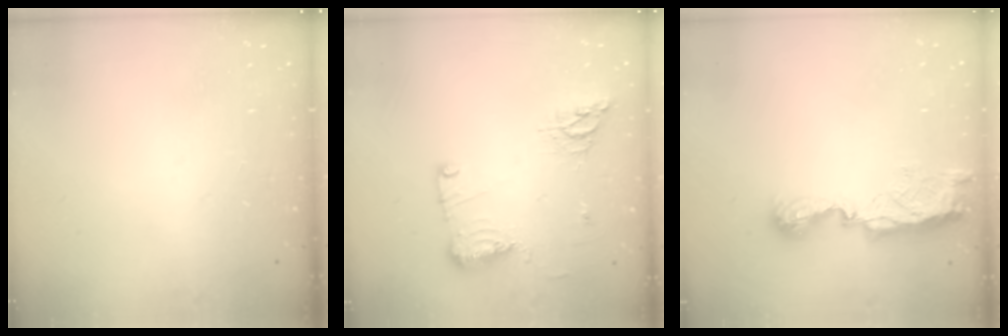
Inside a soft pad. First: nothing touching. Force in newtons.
{"total": 12.4, "press": 12.2, "slide": 2.3}
{"total": 8.0, "press": 8.0, "slide": 0.1}